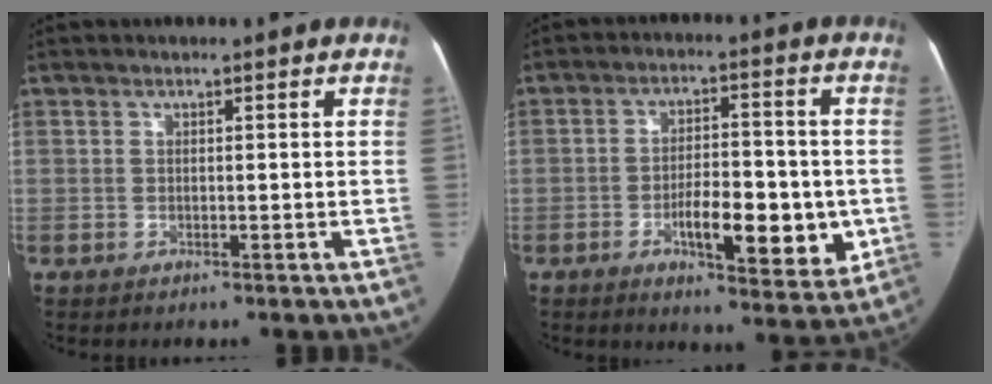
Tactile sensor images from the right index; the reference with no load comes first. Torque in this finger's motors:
{"motor_torque": [0.94, -0.59, 0.28, 0.09]}